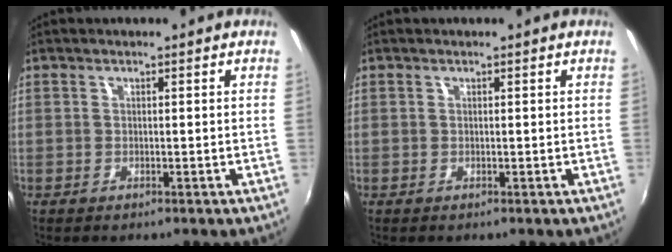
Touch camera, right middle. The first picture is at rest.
{"total": 0.0}